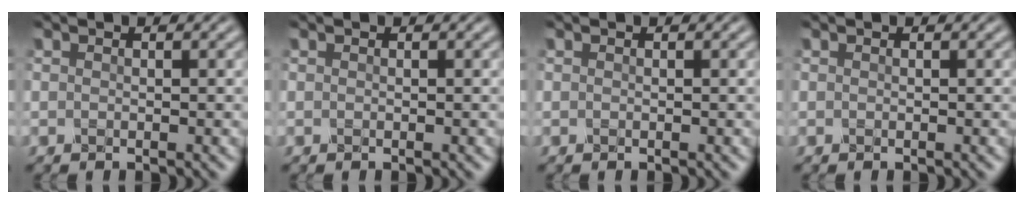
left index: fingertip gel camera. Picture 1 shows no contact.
{"total": 0.0}
{"total": 0.0}
{"total": 0.0}